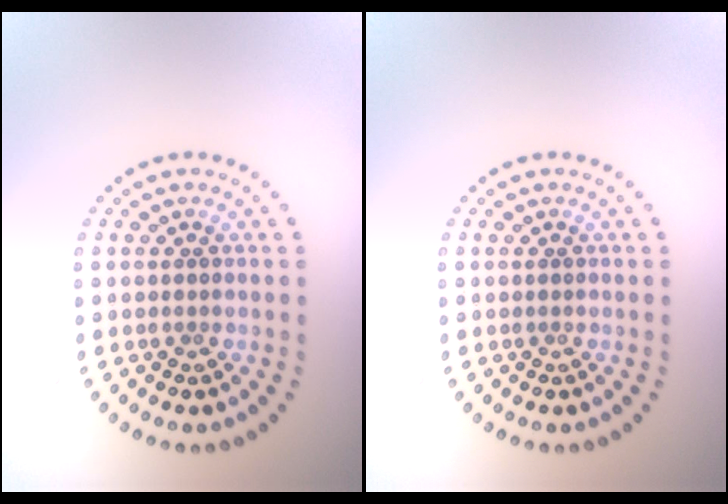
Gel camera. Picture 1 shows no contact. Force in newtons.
{"total": 0.0}